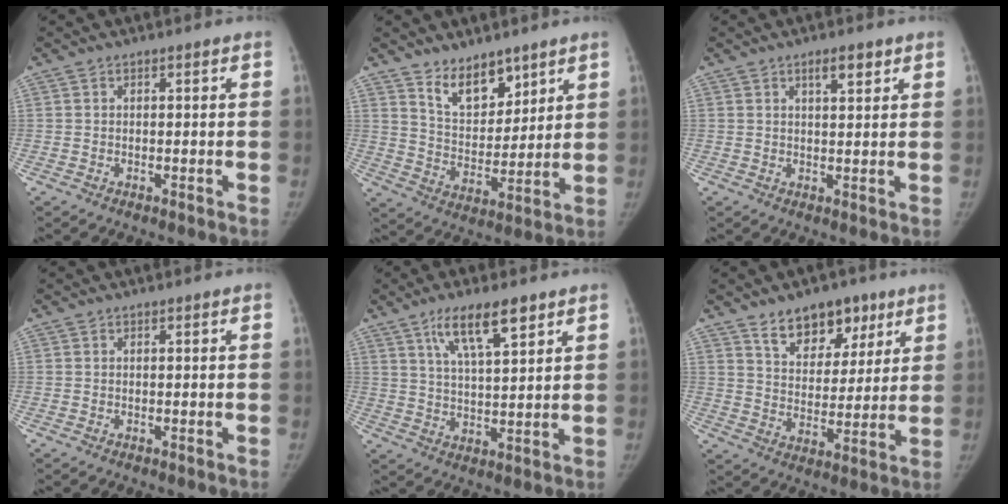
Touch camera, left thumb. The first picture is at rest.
{"total": 10.0, "force": [7.2, 5.1, 4.8], "torque": [-0.043, -0.060, 0.135]}
{"total": 3.6, "force": [2.2, 1.2, 2.6], "torque": [-0.031, -0.011, 0.034]}
{"total": 0.0}
{"total": 9.9, "force": [6.0, 2.6, 7.5], "torque": [-0.119, -0.026, 0.111]}
{"total": 12.7, "force": [8.1, 7.6, 6.1], "torque": [-0.047, -0.043, 0.133]}